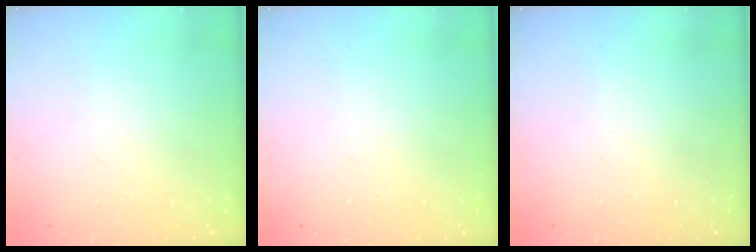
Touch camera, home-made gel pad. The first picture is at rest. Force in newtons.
{"total": 0.0}
{"total": 0.0}